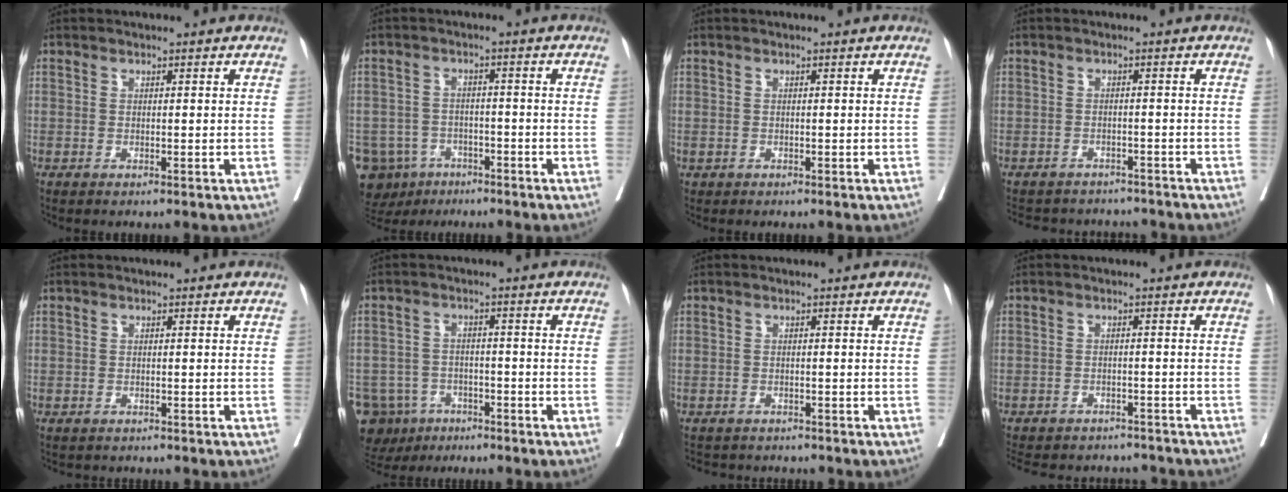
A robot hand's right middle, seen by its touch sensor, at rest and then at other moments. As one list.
[{"total": 9.9, "force": [-6.0, 7.5, 2.1], "torque": [-0.056, 0.005, -0.087]}, {"total": 0.0}, {"total": 8.7, "force": [-7.8, 3.8, 0.7], "torque": [-0.011, 0.011, -0.096]}, {"total": 2.2, "force": [-1.9, 1.1, 0.1], "torque": [-0.011, -0.002, -0.030]}, {"total": 9.3, "force": [-6.0, 6.9, 1.9], "torque": [-0.046, 0.002, -0.091]}, {"total": 4.5, "force": [-4.1, 1.8, 0.3], "torque": [0.001, -0.004, -0.059]}, {"total": 13.2, "force": [-11.6, 5.6, 2.9], "torque": [-0.065, 0.008, -0.139]}]